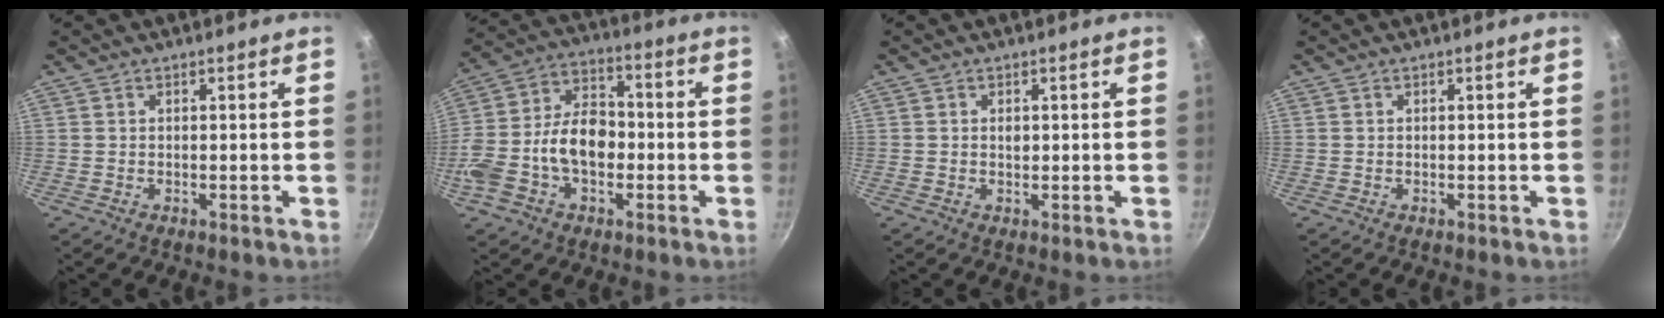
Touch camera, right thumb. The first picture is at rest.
{"total": 15.4, "force": [-2.9, 10.1, 11.2], "torque": [-0.178, 0.043, -0.066]}
{"total": 1.1, "force": [0.2, 0.8, 0.7], "torque": [-0.008, 0.001, 0.003]}
{"total": 0.0}